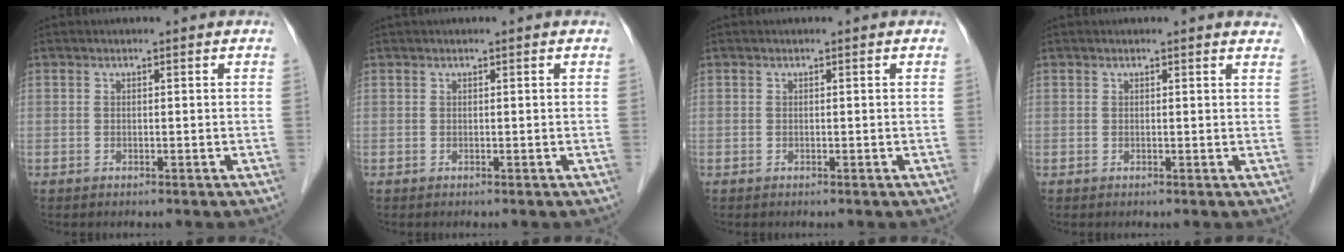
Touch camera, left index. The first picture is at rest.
{"total": 0.0}
{"total": 0.0}
{"total": 2.6, "force": [2.6, 0.3, 0.6], "torque": [-0.008, -0.005, 0.011]}